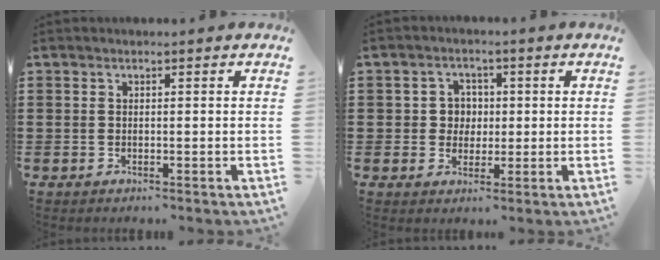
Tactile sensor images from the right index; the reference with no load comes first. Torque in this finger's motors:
{"motor_torque": [0.51, 0.29, 0.29, 0.04]}